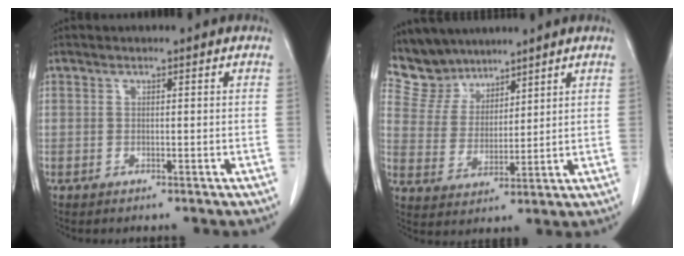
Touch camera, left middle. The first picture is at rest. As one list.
[{"total": 7.3, "force": [6.7, 2.9, 0.0], "torque": [-0.013, 0.013, 0.145]}]